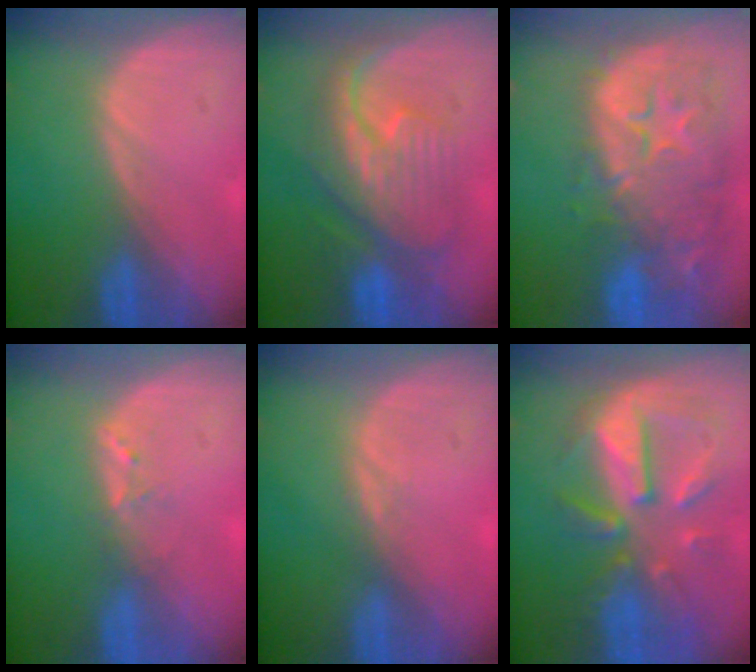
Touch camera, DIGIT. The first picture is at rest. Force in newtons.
{"total": 9.2, "press": 9.2, "slide": 0.4}
{"total": 14.5, "press": 11.7, "slide": 8.5}
{"total": 1.6, "press": 1.5, "slide": 0.3}
{"total": 0.5, "press": 0.5, "slide": 0.1}
{"total": 10.1, "press": 9.2, "slide": 4.3}